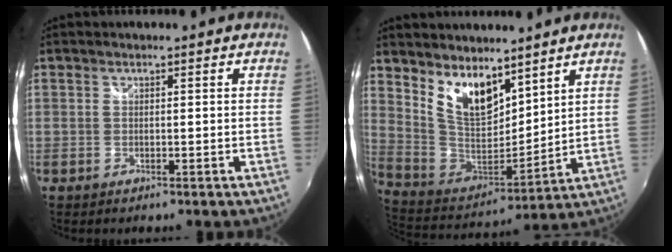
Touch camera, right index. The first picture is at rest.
{"total": 13.4, "force": [8.5, 6.5, 8.1], "torque": [-0.150, -0.008, 0.173]}